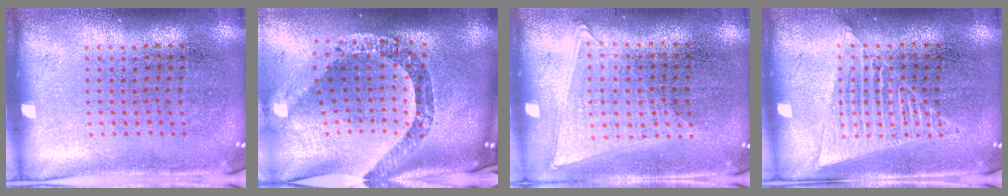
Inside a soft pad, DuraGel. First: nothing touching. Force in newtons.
{"total": 3.2, "press": 2.3, "slide": 2.2}
{"total": 1.0, "press": 0.9, "slide": 0.4}
{"total": 2.6, "press": 2.5, "slide": 0.3}